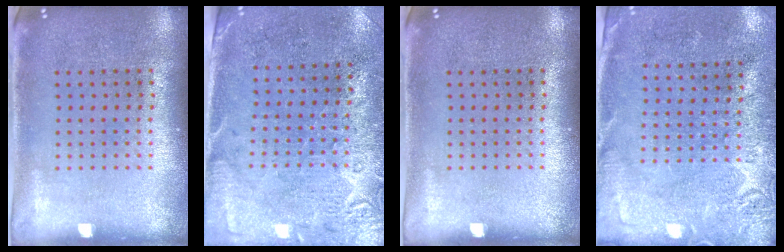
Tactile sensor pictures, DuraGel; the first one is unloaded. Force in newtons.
{"total": 2.7, "press": 2.4, "slide": 1.2}
{"total": 0.0}
{"total": 2.7, "press": 2.4, "slide": 1.1}